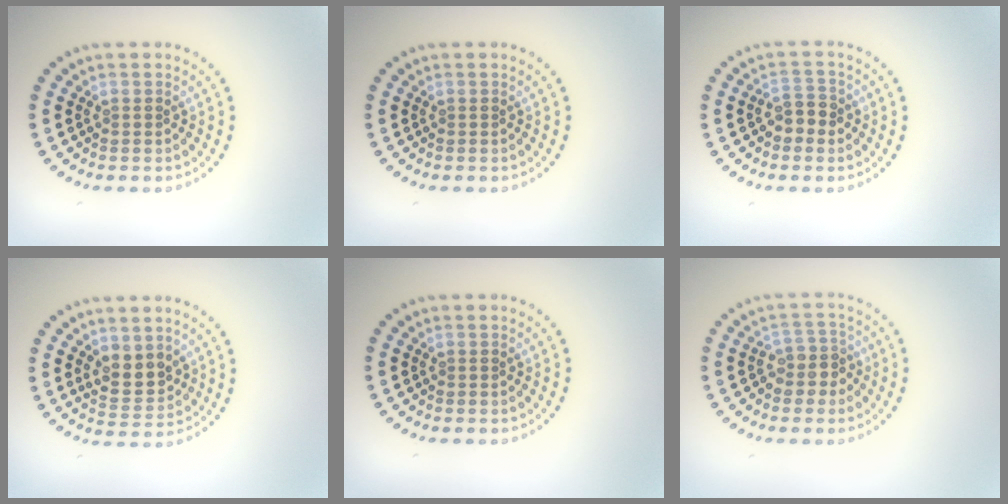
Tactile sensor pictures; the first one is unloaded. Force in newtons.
{"total": 0.0}
{"total": 2.1, "press": 2.0, "slide": 0.5}
{"total": 2.9, "press": 2.7, "slide": 1.1}
{"total": 0.0}
{"total": 2.5, "press": 2.1, "slide": 1.3}